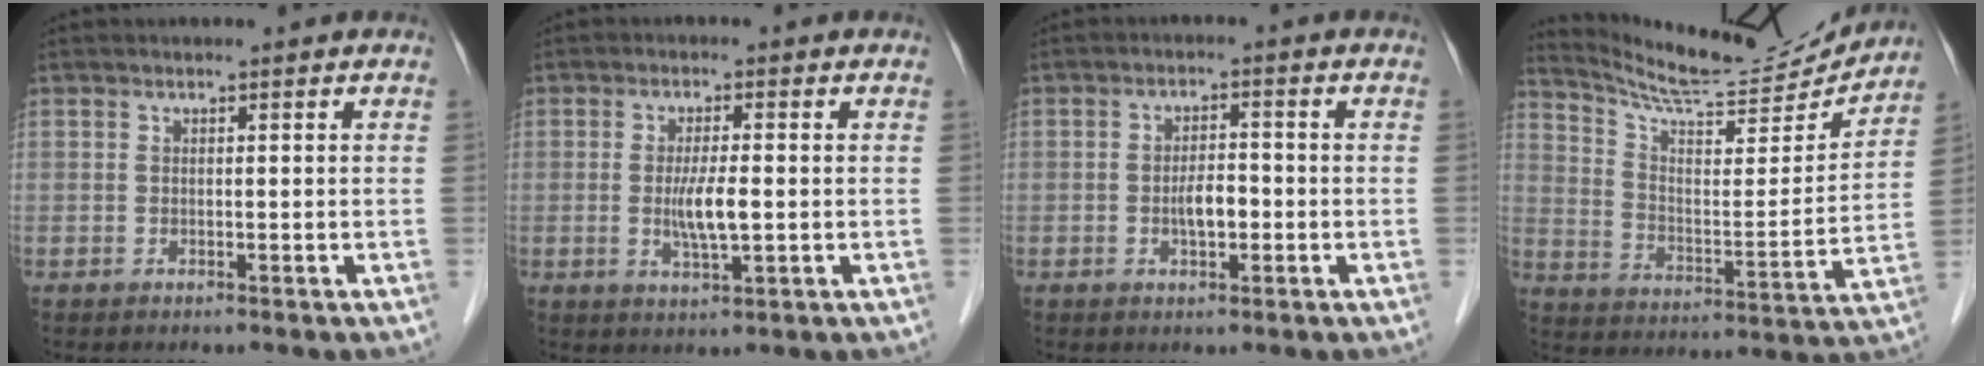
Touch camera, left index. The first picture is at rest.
{"total": 4.7, "force": [-1.3, 0.6, 4.5], "torque": [-0.091, -0.014, -0.021]}
{"total": 3.7, "force": [-1.8, 1.3, 3.0], "torque": [-0.054, -0.003, -0.030]}
{"total": 16.5, "force": [16.0, 1.0, 4.0], "torque": [-0.079, -0.047, 0.239]}